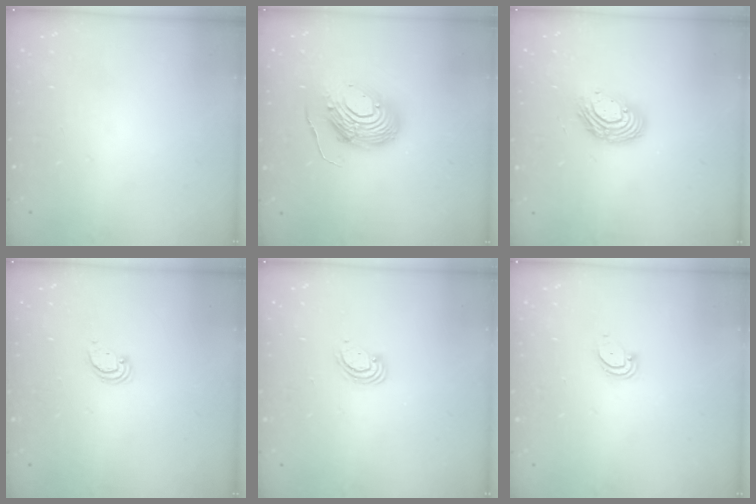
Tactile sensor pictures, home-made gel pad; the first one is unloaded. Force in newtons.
{"total": 14.7, "press": 14.6, "slide": 1.4}
{"total": 11.3, "press": 11.2, "slide": 1.1}
{"total": 2.4, "press": 2.4, "slide": 0.2}
{"total": 2.4, "press": 2.4, "slide": 0.2}
{"total": 2.9, "press": 2.9, "slide": 0.2}